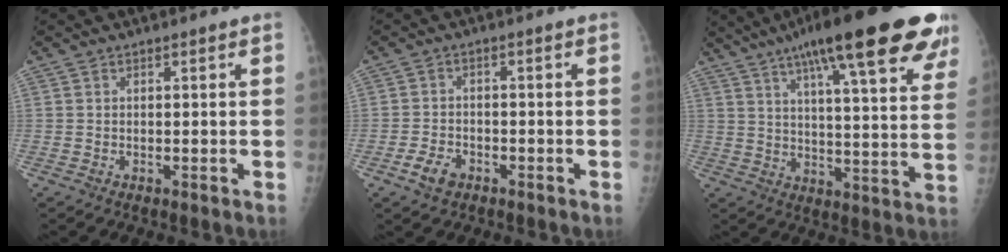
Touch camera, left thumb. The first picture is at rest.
{"total": 4.0, "force": [-2.3, 2.5, 2.1], "torque": [-0.037, 0.011, -0.039]}
{"total": 28.0, "force": [17.3, 5.9, 21.2], "torque": [-0.289, -0.022, 0.237]}